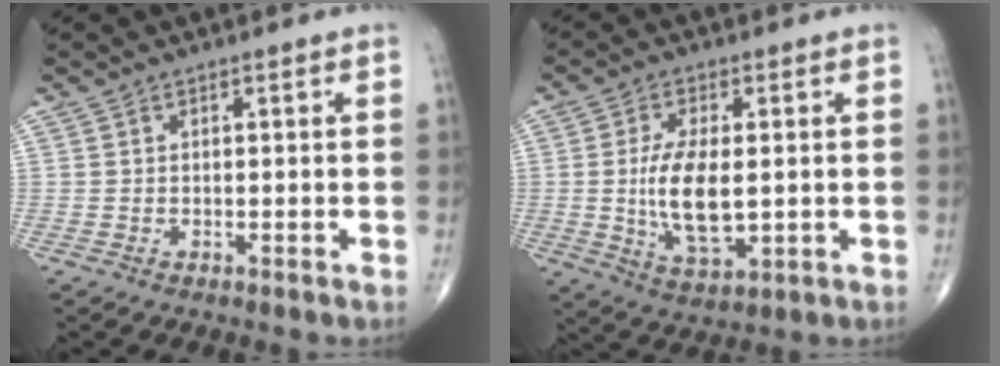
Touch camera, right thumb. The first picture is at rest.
{"total": 11.1, "force": [-0.2, 5.0, 9.9], "torque": [-0.182, -0.019, 0.003]}